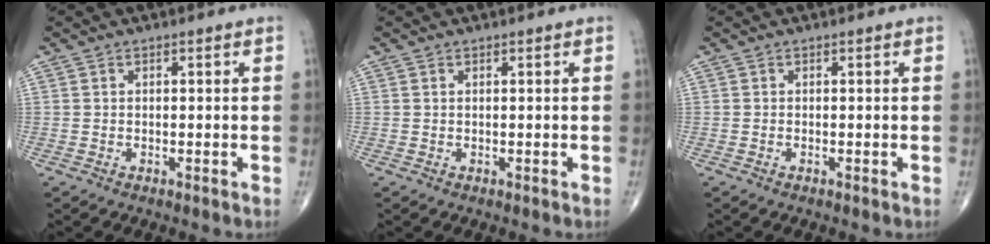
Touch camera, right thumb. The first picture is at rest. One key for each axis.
{"total": 0.0}
{"total": 0.0}